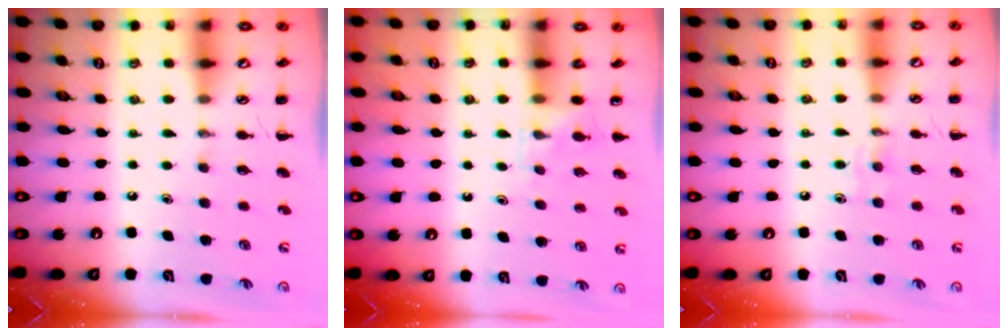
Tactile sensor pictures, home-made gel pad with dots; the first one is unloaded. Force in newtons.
{"total": 5.3, "press": 4.9, "slide": 2.1}
{"total": 4.3, "press": 4.1, "slide": 1.2}